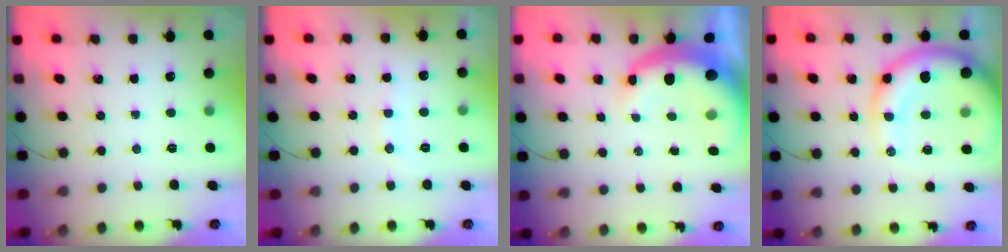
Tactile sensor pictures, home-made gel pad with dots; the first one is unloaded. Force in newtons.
{"total": 7.0, "press": 6.9, "slide": 1.4}
{"total": 8.9, "press": 8.8, "slide": 1.6}
{"total": 16.9, "press": 16.6, "slide": 3.4}